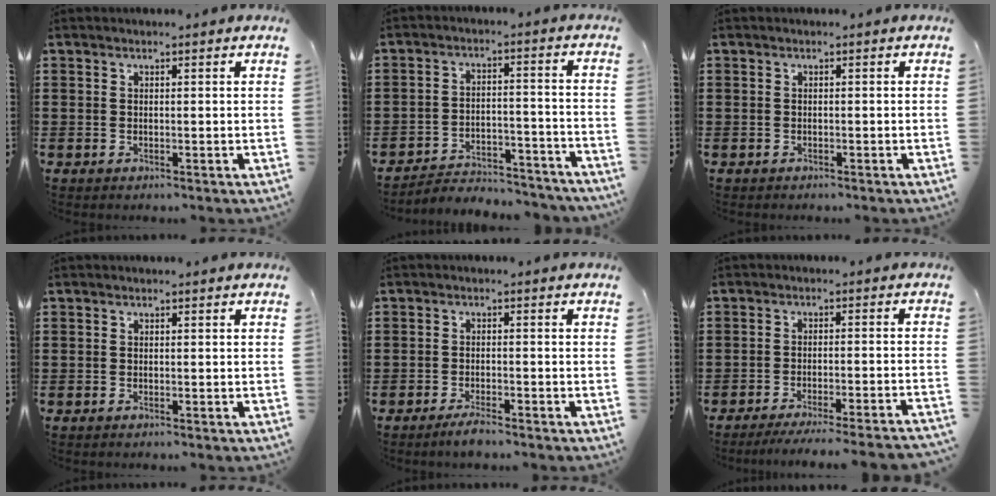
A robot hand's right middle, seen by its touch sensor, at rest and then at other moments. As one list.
[{"total": 4.5, "force": [-4.4, 0.9, 0.7], "torque": [-0.016, 0.009, -0.092]}, {"total": 0.5, "force": [-0.5, 0.2, 0.0], "torque": [-0.001, 0.002, -0.012]}, {"total": 0.0}, {"total": 2.5, "force": [-2.1, 0.3, 1.3], "torque": [-0.030, 0.002, -0.041]}, {"total": 4.0, "force": [-3.8, -0.4, 1.4], "torque": [-0.023, -0.006, -0.075]}]